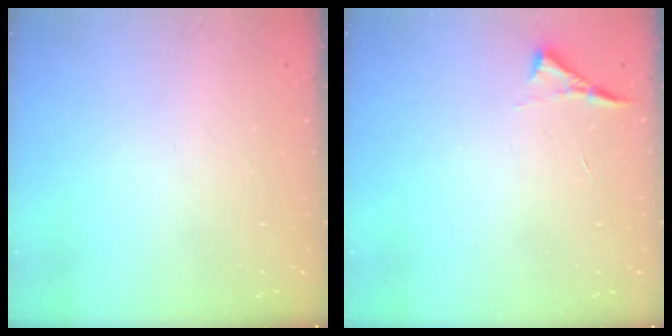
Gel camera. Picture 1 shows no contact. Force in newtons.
{"total": 3.6, "press": 3.6, "slide": 0.5}